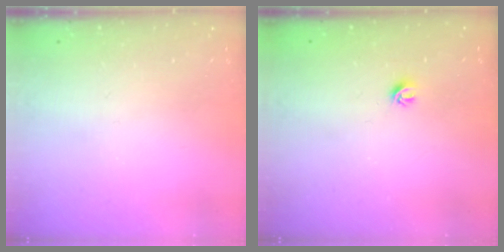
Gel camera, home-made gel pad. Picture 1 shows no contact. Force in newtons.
{"total": 4.2, "press": 4.1, "slide": 0.7}